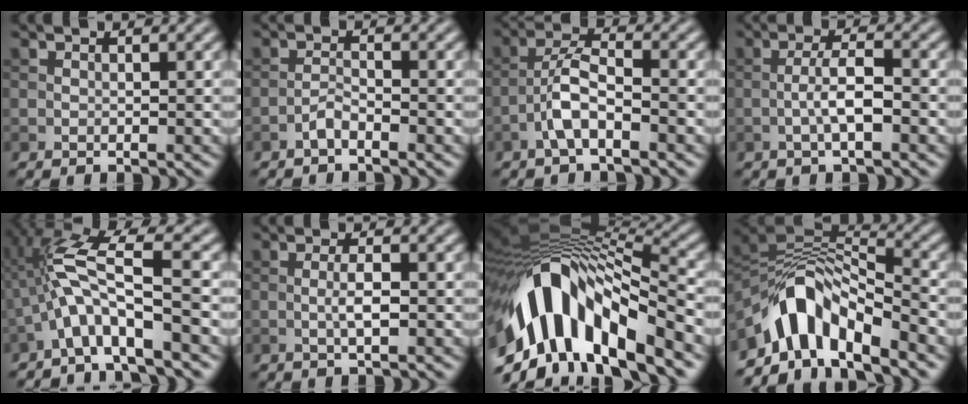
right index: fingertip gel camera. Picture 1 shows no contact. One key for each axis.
{"total": 1.4, "fx": -1.1, "fy": 0.3, "fz": 0.8, "tx": -0.016, "ty": 0.005, "tz": -0.026}
{"total": 3.6, "fx": -1.8, "fy": 1.1, "fz": 2.9, "tx": -0.060, "ty": 0.012, "tz": -0.042}
{"total": 3.1, "fx": -0.9, "fy": 0.7, "fz": 2.9, "tx": -0.055, "ty": 0.008, "tz": -0.020}
{"total": 6.7, "fx": -2.2, "fy": 1.3, "fz": 6.1, "tx": -0.128, "ty": 0.021, "tz": -0.051}
{"total": 2.0, "fx": -0.2, "fy": 0.3, "fz": 1.9, "tx": -0.039, "ty": 0.001, "tz": -0.006}
{"total": 13.7, "fx": -5.7, "fy": 6.5, "fz": 10.6, "tx": -0.185, "ty": 0.011, "tz": -0.097}
{"total": 8.9, "fx": -5.8, "fy": 3.9, "fz": 5.6, "tx": -0.080, "ty": 0.008, "tz": -0.112}